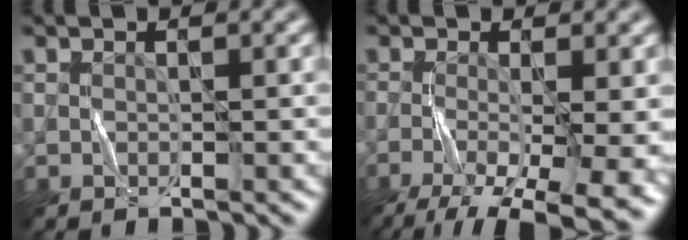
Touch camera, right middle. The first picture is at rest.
{"total": 11.3, "force": [-5.7, 3.8, 8.9], "torque": [-0.141, -0.028, -0.069]}